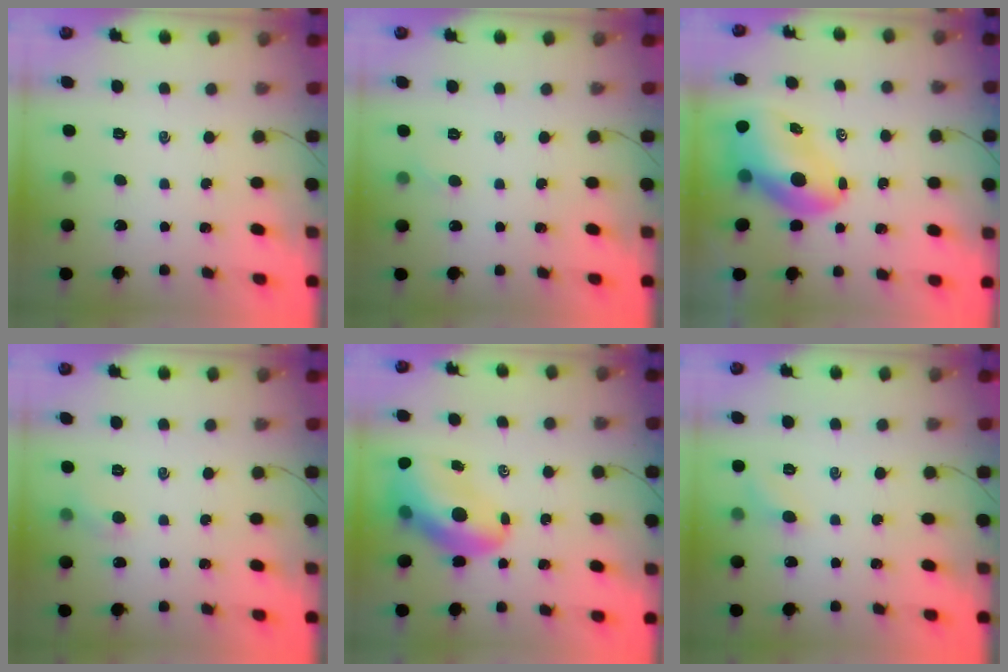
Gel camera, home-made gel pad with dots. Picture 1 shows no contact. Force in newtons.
{"total": 2.7, "press": 2.5, "slide": 0.9}
{"total": 10.7, "press": 10.2, "slide": 3.1}
{"total": 4.5, "press": 4.2, "slide": 1.6}
{"total": 13.1, "press": 12.6, "slide": 3.7}
{"total": 5.3, "press": 5.0, "slide": 1.7}